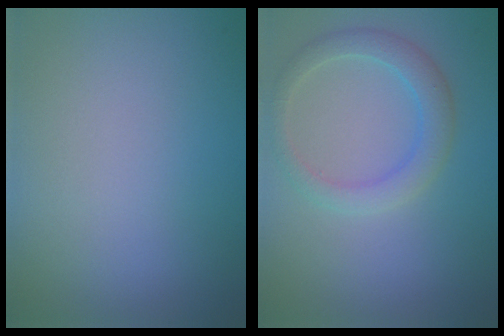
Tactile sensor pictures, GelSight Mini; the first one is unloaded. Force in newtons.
{"total": 2.7, "press": 2.7, "slide": 0.2}